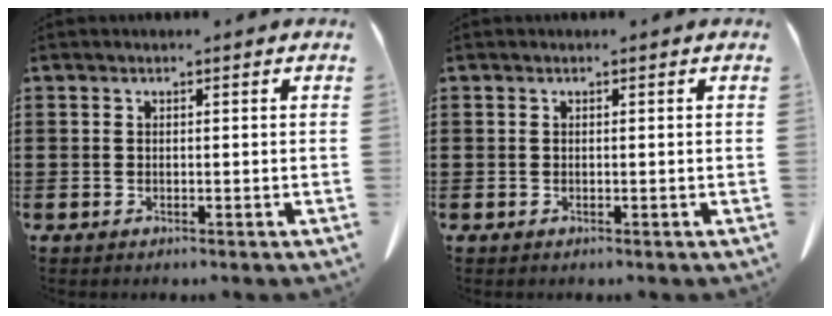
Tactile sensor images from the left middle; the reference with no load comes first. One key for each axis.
{"total": 0.0}